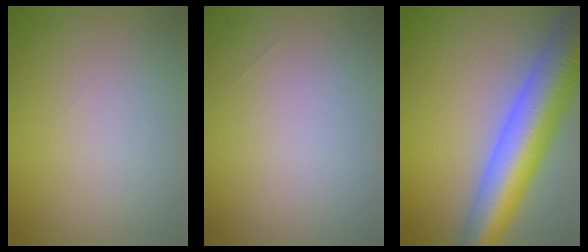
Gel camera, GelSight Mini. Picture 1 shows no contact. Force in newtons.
{"total": 0.0}
{"total": 10.1, "press": 10.1, "slide": 0.7}